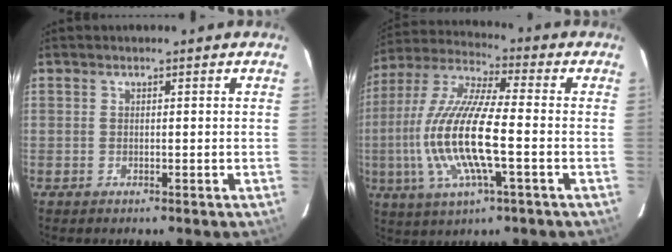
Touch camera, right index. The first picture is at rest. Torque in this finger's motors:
{"motor_torque": [1.42, -0.38, 1.05, 0.21]}